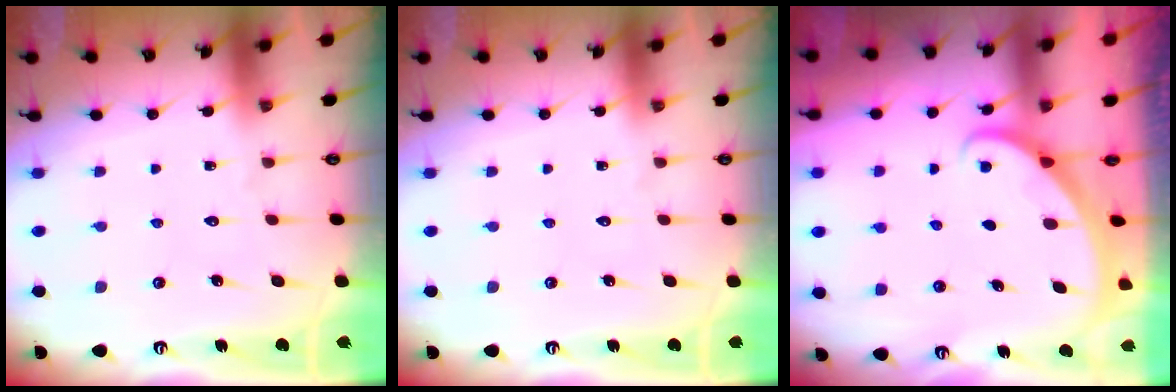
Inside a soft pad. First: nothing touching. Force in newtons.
{"total": 0.0}
{"total": 1.6, "press": 1.6, "slide": 0.0}